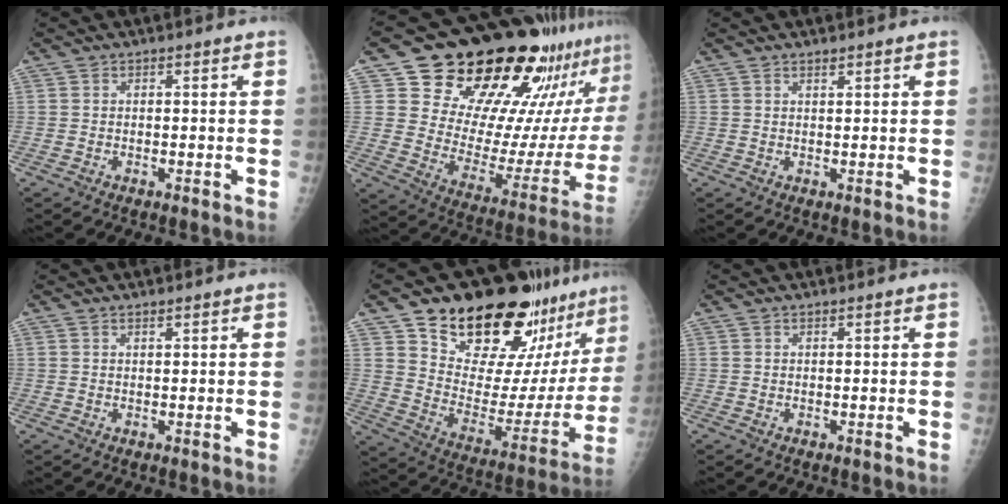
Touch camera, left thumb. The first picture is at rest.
{"total": 29.9, "force": [21.5, 11.5, 17.3], "torque": [-0.219, -0.095, 0.305]}
{"total": 1.0, "force": [0.9, 0.3, 0.5], "torque": [-0.004, -0.006, 0.015]}
{"total": 0.8, "force": [0.7, 0.2, 0.4], "torque": [-0.005, -0.004, 0.012]}
{"total": 28.9, "force": [21.6, 11.4, 15.4], "torque": [-0.184, -0.109, 0.311]}
{"total": 0.0}